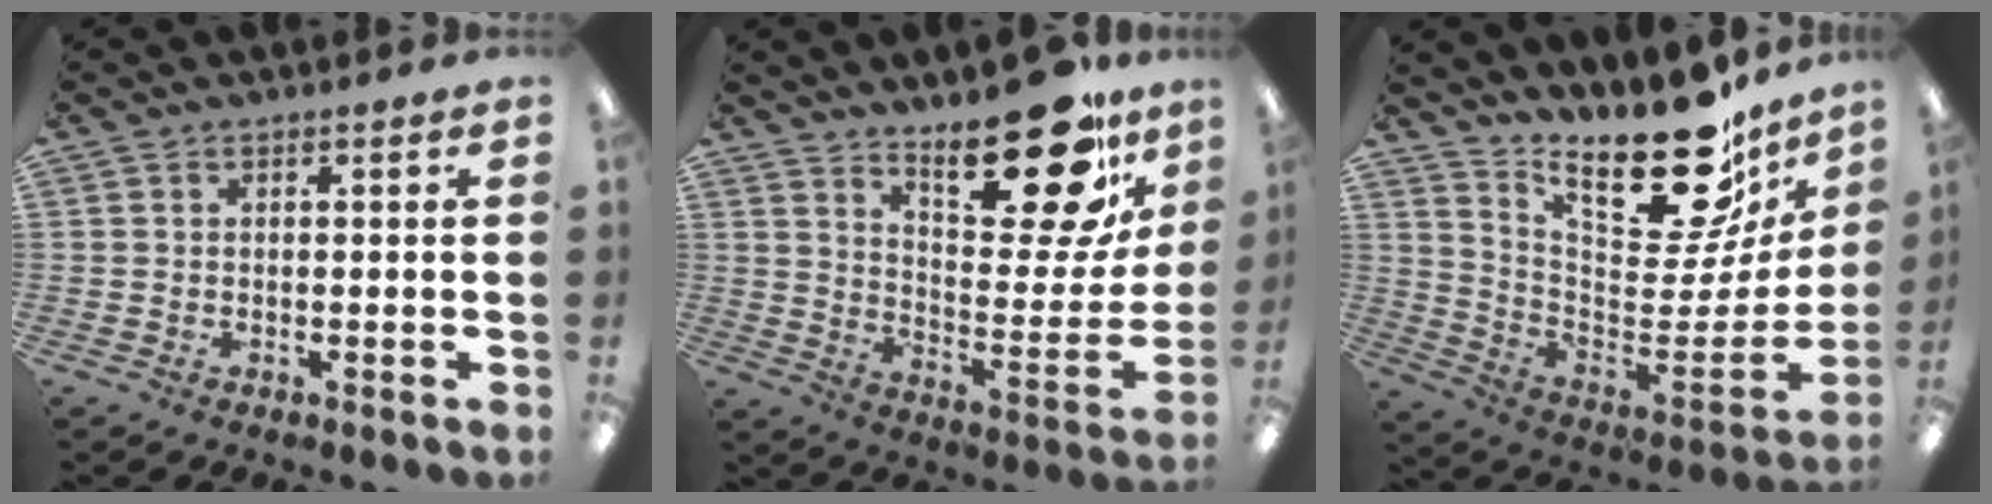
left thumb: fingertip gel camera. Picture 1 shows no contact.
{"total": 23.7, "force": [16.9, 8.6, 14.2], "torque": [-0.186, -0.120, 0.277]}
{"total": 24.2, "force": [18.1, 8.5, 13.6], "torque": [-0.174, -0.149, 0.307]}